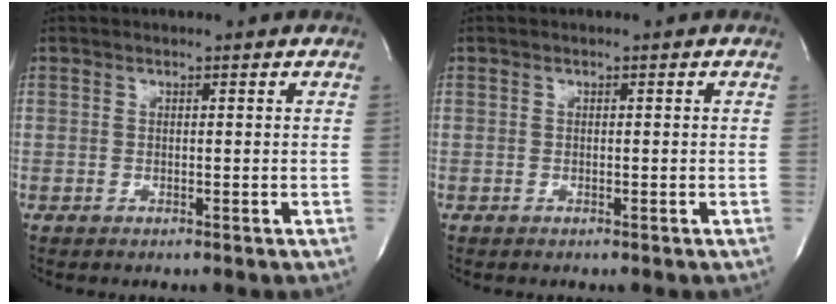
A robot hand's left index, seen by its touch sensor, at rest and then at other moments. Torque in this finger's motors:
{"motor_torque": [-0.11, 0.11, -0.02, 0.00]}